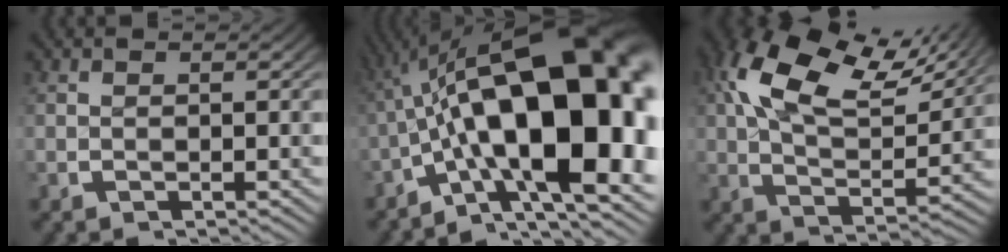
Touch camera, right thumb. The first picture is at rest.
{"total": 22.5, "force": [-0.8, 11.9, 19.1], "torque": [-0.297, -0.043, 0.007]}
{"total": 11.8, "force": [5.5, 6.1, 8.4], "torque": [-0.154, 0.007, 0.084]}